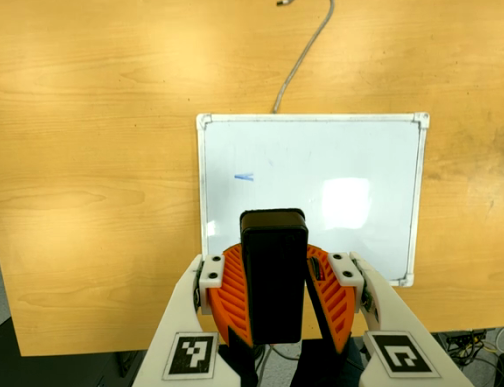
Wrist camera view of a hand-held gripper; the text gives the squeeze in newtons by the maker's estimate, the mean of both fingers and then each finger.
{"total": 8.6, "left": 8.8, "right": 8.4}